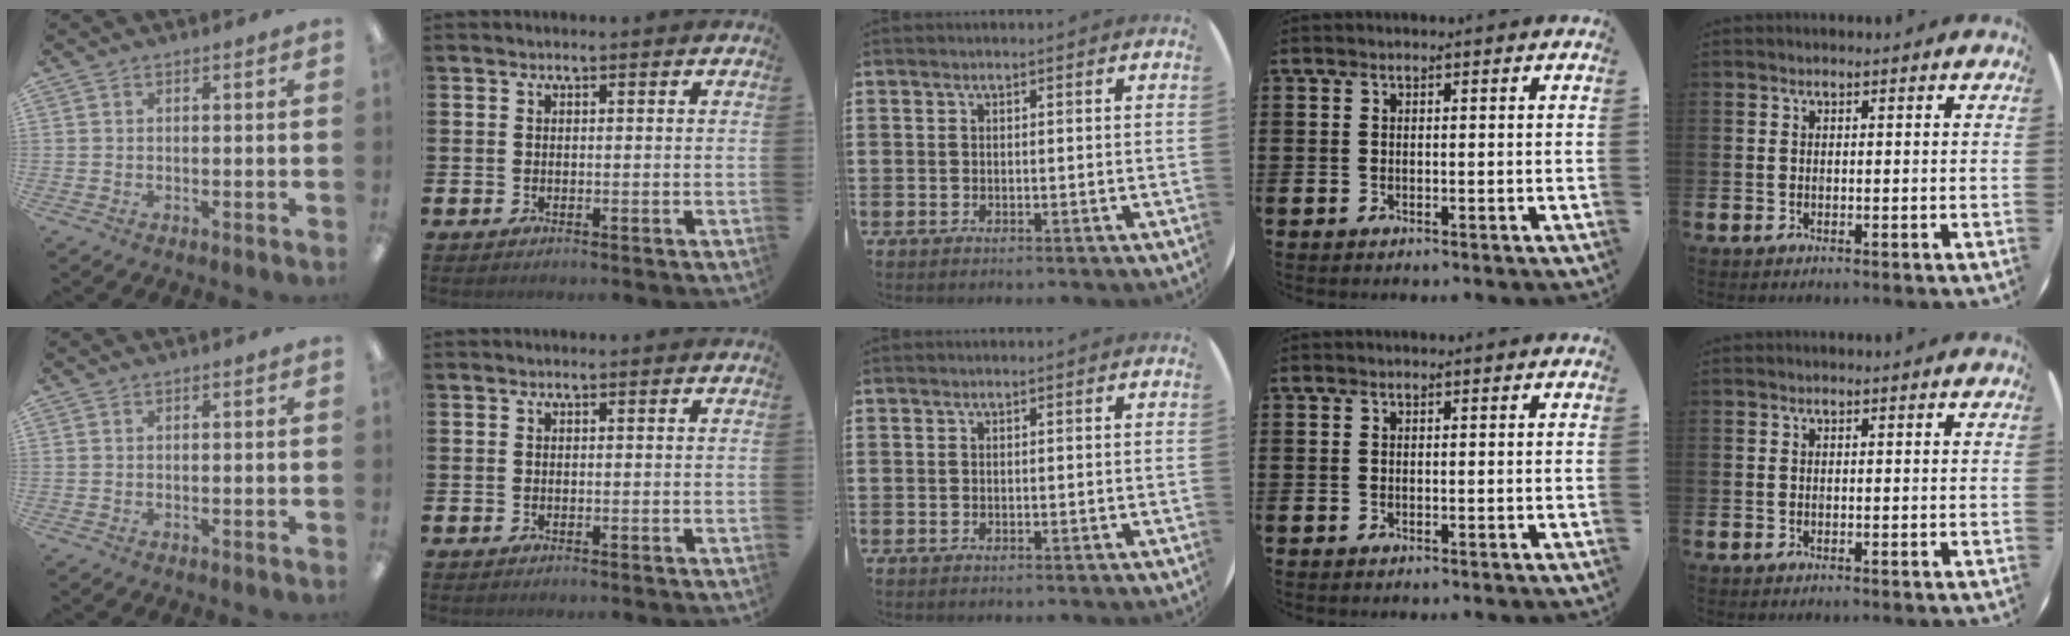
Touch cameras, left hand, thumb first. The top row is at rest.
{}